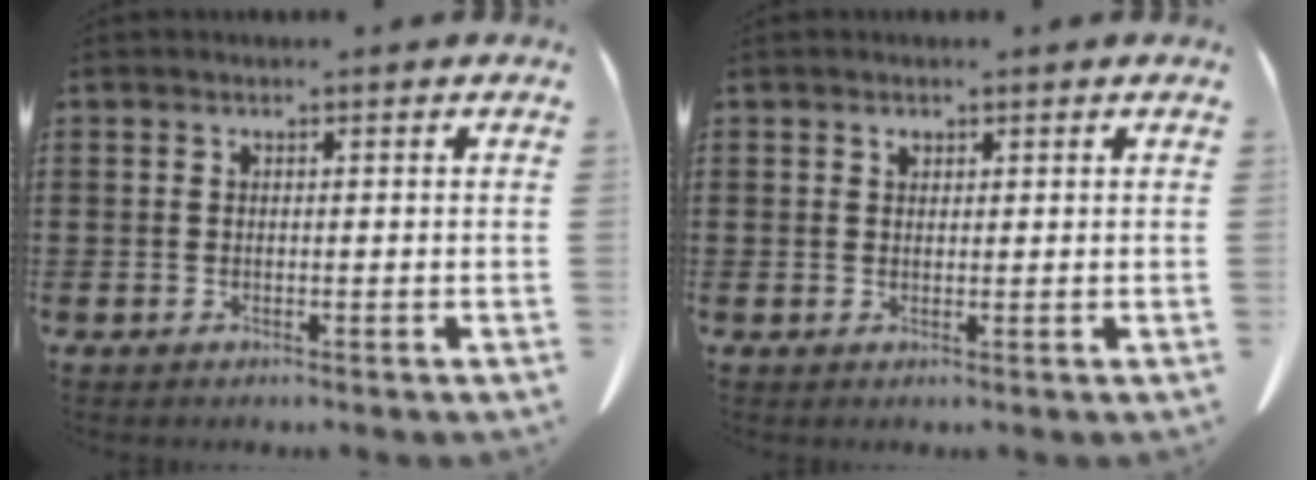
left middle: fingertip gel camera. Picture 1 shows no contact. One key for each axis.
{"total": 0.9, "fx": 0.6, "fy": 0.5, "fz": 0.4, "tx": -0.003, "ty": -0.004, "tz": 0.012}